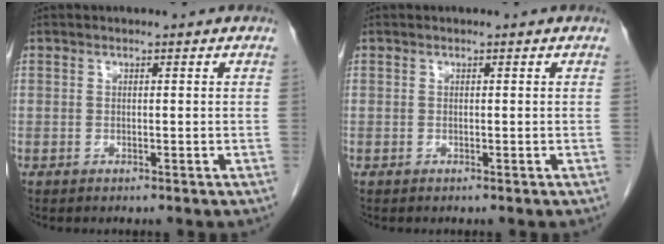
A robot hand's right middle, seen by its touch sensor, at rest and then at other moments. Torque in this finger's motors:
{"motor_torque": [-0.29, -0.11, 0.05, -0.01]}